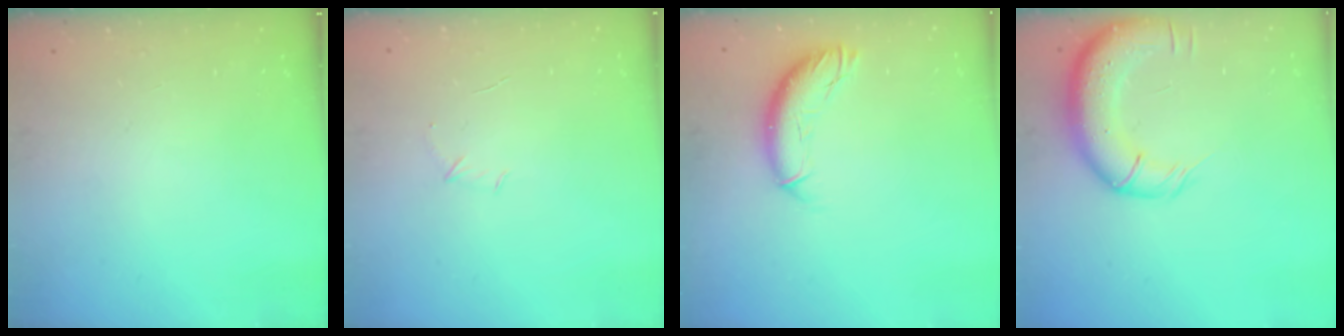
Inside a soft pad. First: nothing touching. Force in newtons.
{"total": 3.7, "press": 3.6, "slide": 1.0}
{"total": 10.1, "press": 10.0, "slide": 1.3}
{"total": 13.3, "press": 12.8, "slide": 3.4}